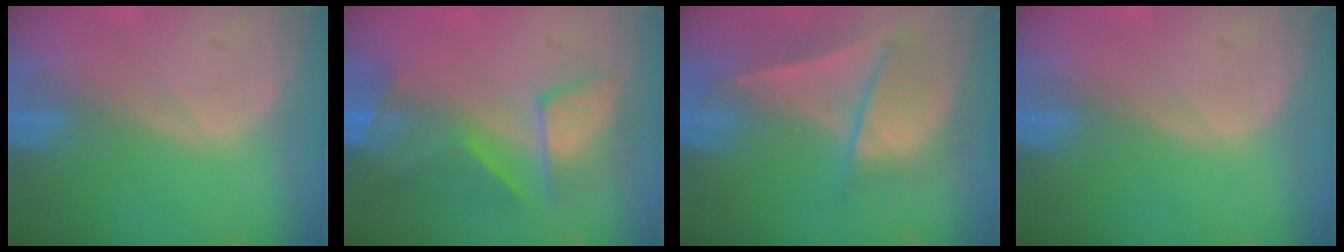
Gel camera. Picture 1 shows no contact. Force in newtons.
{"total": 8.2, "press": 7.9, "slide": 2.4}
{"total": 7.8, "press": 7.3, "slide": 2.7}
{"total": 0.0}